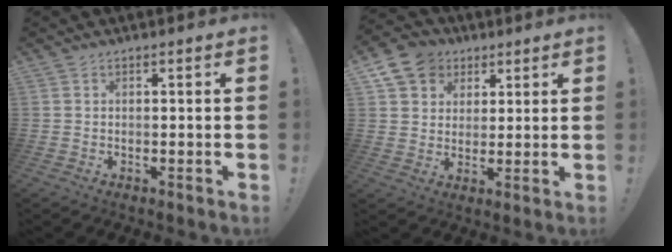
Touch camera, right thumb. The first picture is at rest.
{"total": 10.5, "force": [4.8, 8.7, 3.4], "torque": [-0.049, -0.023, 0.097]}